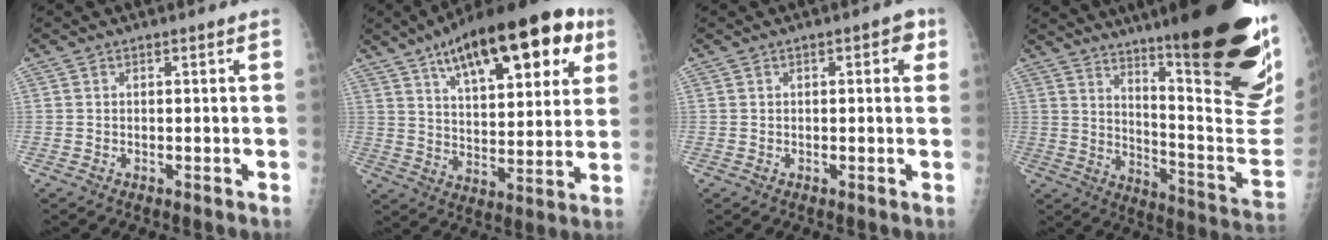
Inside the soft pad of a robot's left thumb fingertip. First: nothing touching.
{"total": 24.9, "force": [12.3, 10.1, 19.2], "torque": [-0.258, -0.012, 0.187]}
{"total": 3.0, "force": [1.1, 1.4, 2.5], "torque": [-0.016, 0.003, 0.006]}
{"total": 33.8, "force": [19.5, 6.2, 26.8], "torque": [-0.266, -0.079, 0.288]}